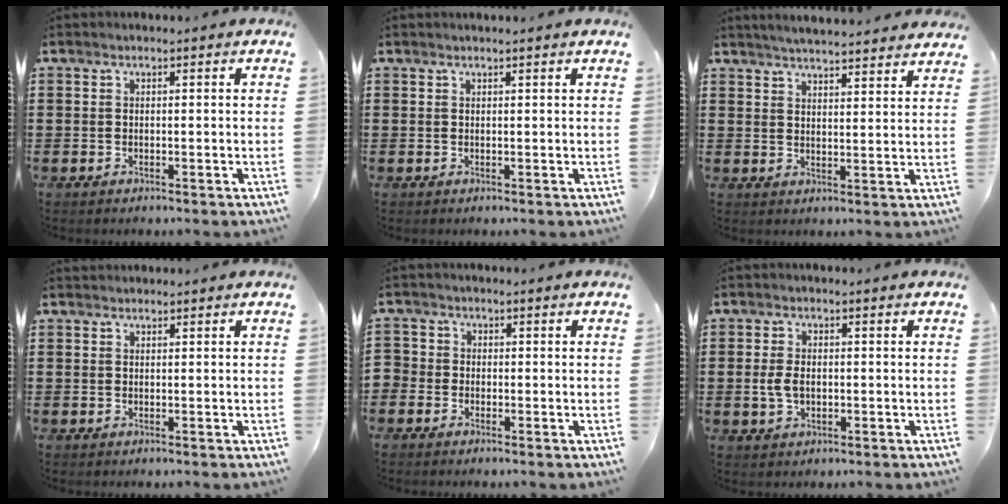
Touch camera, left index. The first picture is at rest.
{"total": 0.6, "force": [0.5, -0.1, 0.3], "torque": [-0.007, -0.002, 0.010]}
{"total": 4.1, "force": [4.0, -0.5, 0.6], "torque": [-0.026, -0.021, 0.071]}
{"total": 0.6, "force": [0.5, 0.2, 0.0], "torque": [-0.001, 0.000, 0.011]}
{"total": 1.7, "force": [-1.0, 1.4, -0.1], "torque": [-0.008, 0.003, -0.025]}
{"total": 3.4, "force": [-0.3, 2.1, 2.6], "torque": [-0.075, -0.003, -0.013]}